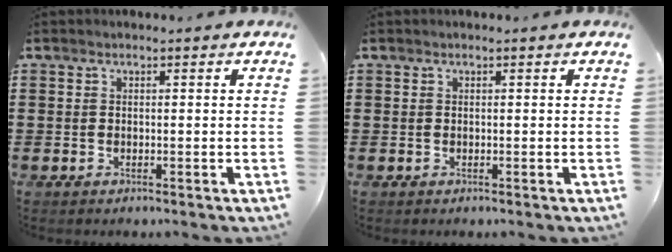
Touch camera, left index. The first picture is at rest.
{"total": 0.0}